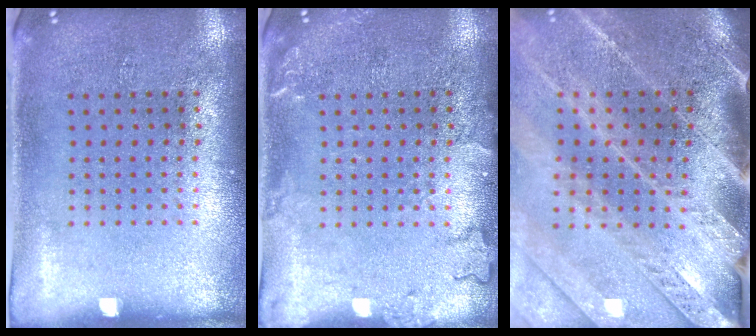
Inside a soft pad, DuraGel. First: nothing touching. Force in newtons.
{"total": 1.9, "press": 1.9, "slide": 0.3}
{"total": 3.8, "press": 3.2, "slide": 2.1}